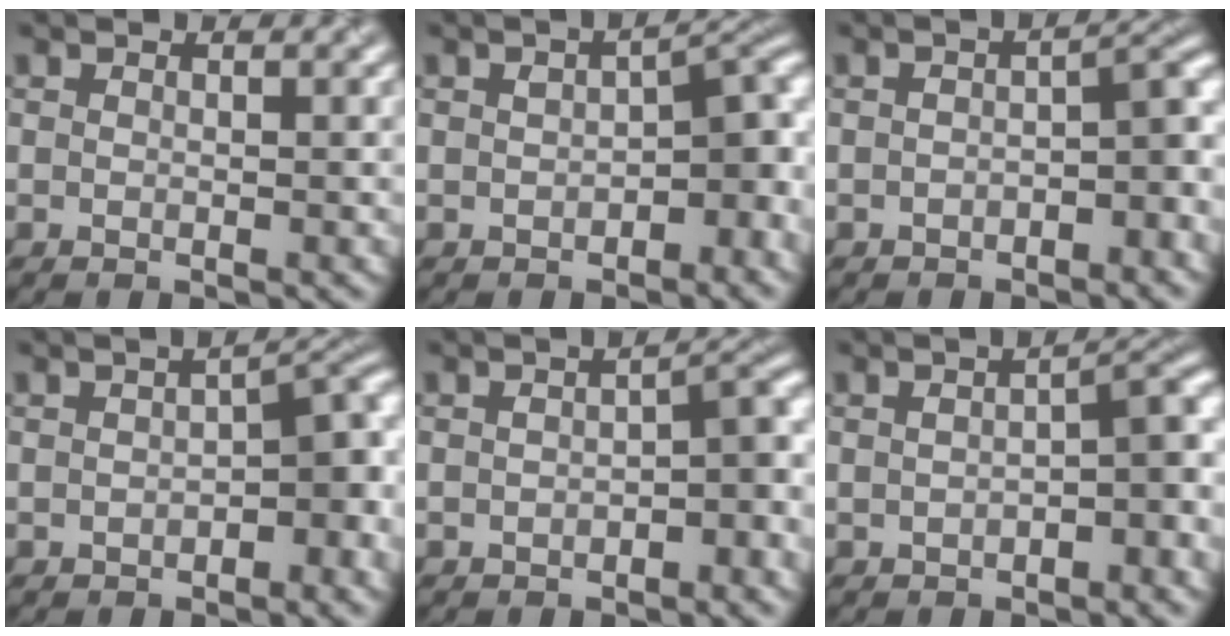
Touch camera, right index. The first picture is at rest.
{"total": 5.7, "force": [-1.0, 3.1, 4.7], "torque": [-0.046, 0.009, -0.021]}
{"total": 4.0, "force": [-1.7, 1.7, 3.2], "torque": [-0.036, 0.012, -0.031]}
{"total": 4.9, "force": [-1.2, 2.4, 4.1], "torque": [-0.037, 0.007, -0.023]}
{"total": 3.9, "force": [-1.3, 1.7, 3.3], "torque": [-0.038, 0.011, -0.025]}
{"total": 4.3, "force": [-1.2, 1.5, 3.8], "torque": [-0.048, 0.012, -0.022]}